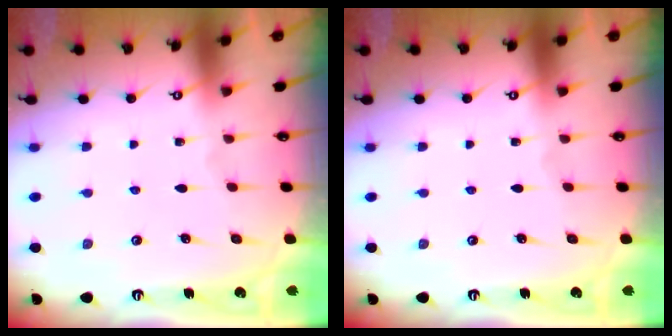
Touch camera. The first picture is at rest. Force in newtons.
{"total": 0.0}